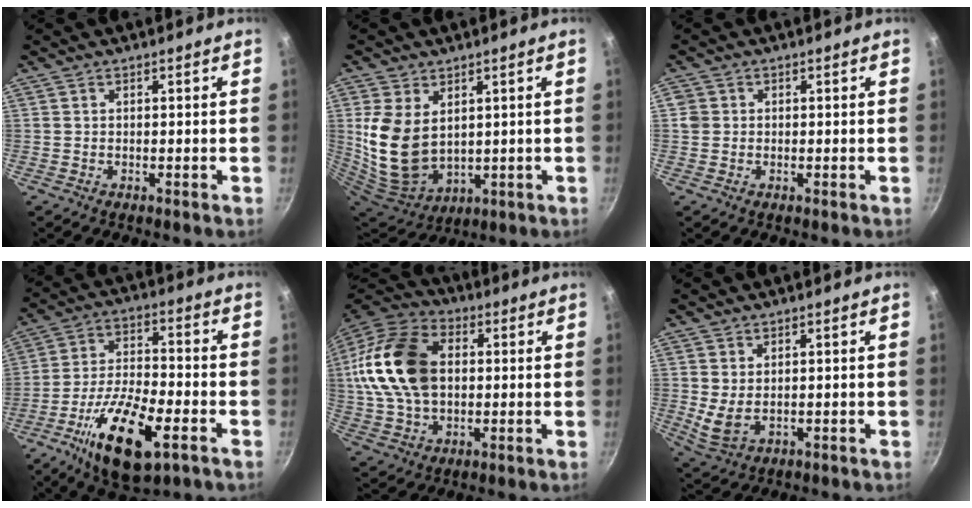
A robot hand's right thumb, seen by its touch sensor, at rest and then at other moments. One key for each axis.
{"total": 13.7, "fx": 2.7, "fy": 9.3, "fz": 9.6, "tx": -0.185, "ty": -0.031, "tz": 0.074}
{"total": 2.1, "fx": 0.2, "fy": 1.9, "fz": 0.6, "tx": -0.003, "ty": 0.008, "tz": 0.001}
{"total": 17.9, "fx": -8.1, "fy": 6.9, "fz": 14.4, "tx": -0.250, "ty": 0.026, "tz": -0.144}
{"total": 20.6, "fx": 2.3, "fy": 14.1, "fz": 14.8, "tx": -0.272, "ty": 0.025, "tz": 0.035}
{"total": 4.9, "fx": 0.5, "fy": 3.2, "fz": 3.7, "tx": -0.069, "ty": -0.015, "tz": 0.023}